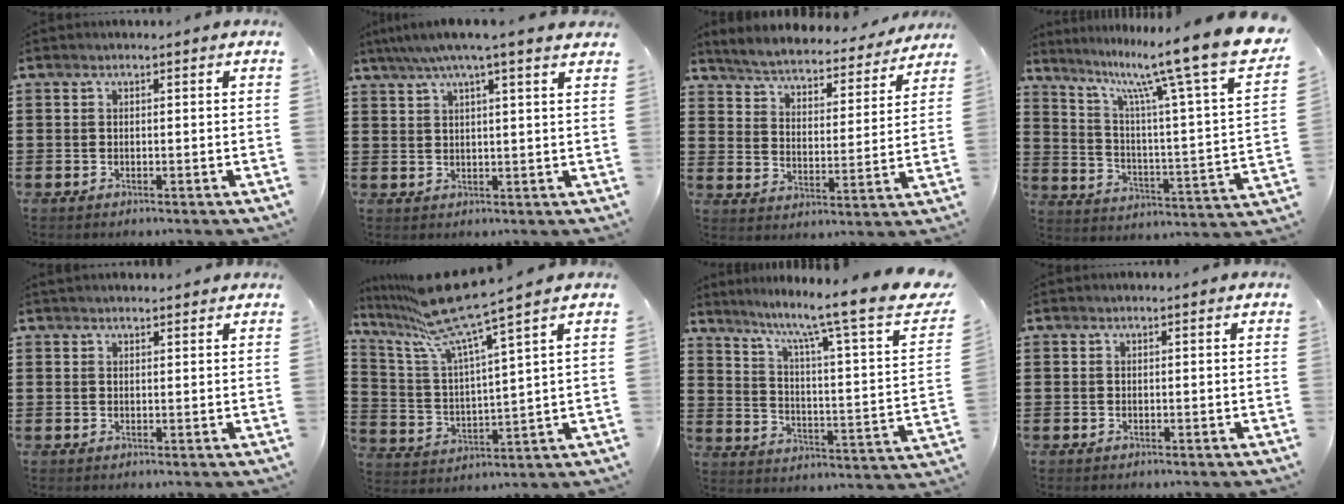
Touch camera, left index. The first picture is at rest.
{"total": 4.6, "force": [3.5, -0.3, 3.1], "torque": [-0.070, -0.008, 0.057]}
{"total": 4.1, "force": [4.1, -0.1, 0.3], "torque": [-0.029, -0.036, 0.064]}
{"total": 13.3, "force": [10.4, -0.2, 8.2], "torque": [-0.161, -0.084, 0.160]}
{"total": 1.3, "force": [1.2, 0.2, 0.2], "torque": [-0.005, 0.002, 0.024]}
{"total": 10.9, "force": [8.7, 0.0, 6.6], "torque": [-0.169, -0.049, 0.144]}
{"total": 8.8, "force": [6.5, -0.2, 5.9], "torque": [-0.124, -0.059, 0.090]}
{"total": 0.0}